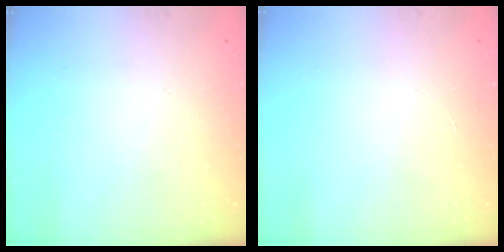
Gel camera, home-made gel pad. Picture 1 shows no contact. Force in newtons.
{"total": 0.0}